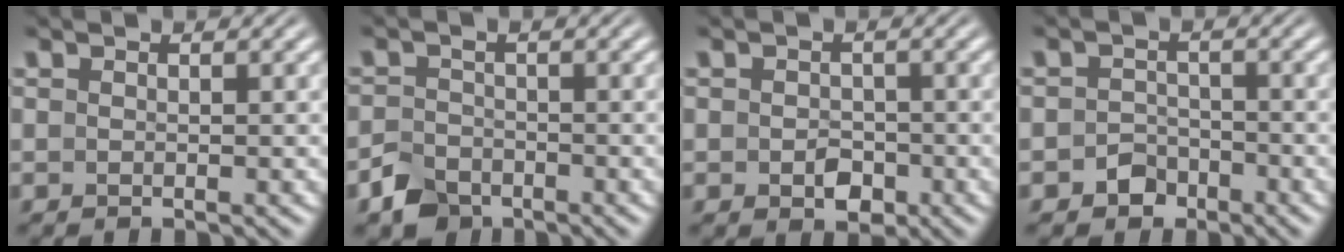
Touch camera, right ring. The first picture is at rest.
{"total": 3.0, "force": [-2.6, 1.4, 0.4], "torque": [-0.003, -0.014, -0.043]}
{"total": 2.1, "force": [-1.0, 1.4, 1.2], "torque": [-0.008, -0.011, -0.008]}
{"total": 3.4, "force": [-2.6, 2.1, 0.0], "torque": [0.001, -0.015, -0.040]}